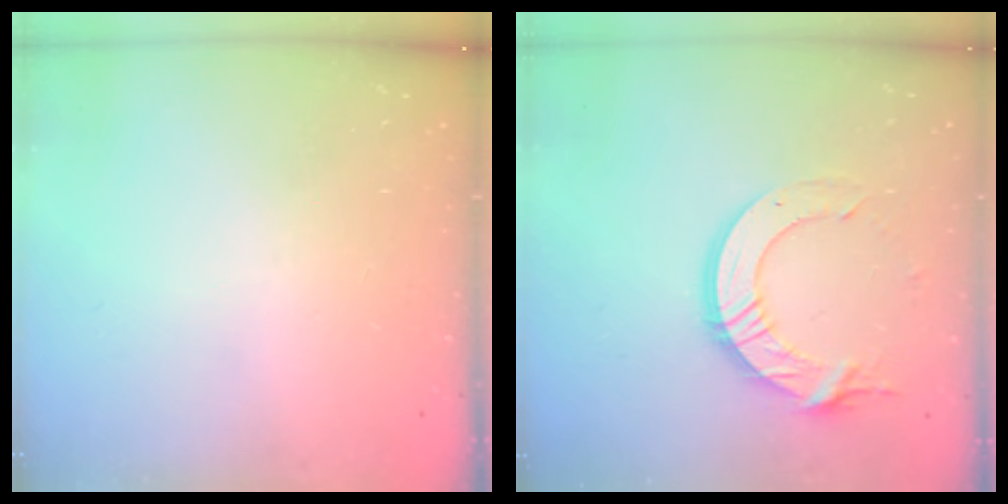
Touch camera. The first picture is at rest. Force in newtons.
{"total": 13.5, "press": 13.5, "slide": 1.4}